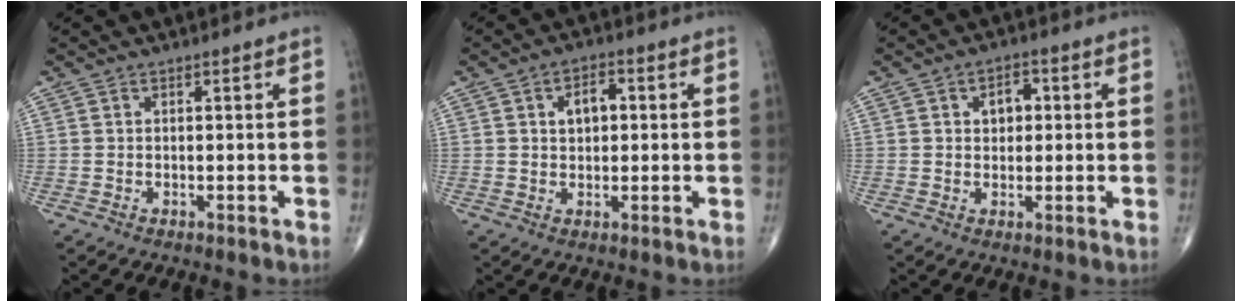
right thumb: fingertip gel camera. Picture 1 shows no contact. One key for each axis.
{"total": 4.9, "fx": 1.0, "fy": 3.1, "fz": 3.7, "tx": -0.050, "ty": 0.009, "tz": 0.012}
{"total": 4.2, "fx": 0.9, "fy": 2.9, "fz": 2.8, "tx": -0.025, "ty": 0.006, "tz": 0.010}